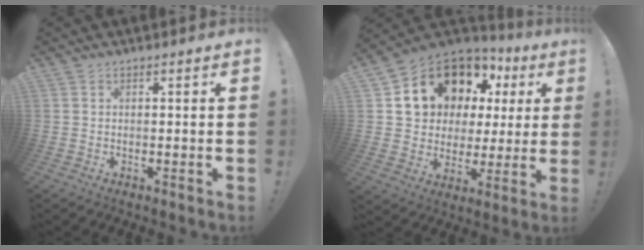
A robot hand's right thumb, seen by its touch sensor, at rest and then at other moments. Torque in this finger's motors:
{"motor_torque": [1.72, 2.93, 0.25, 0.03, 0.47]}